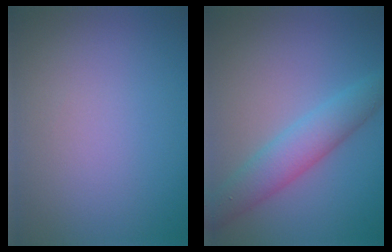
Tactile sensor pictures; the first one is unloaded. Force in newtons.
{"total": 4.4, "press": 4.4, "slide": 0.1}